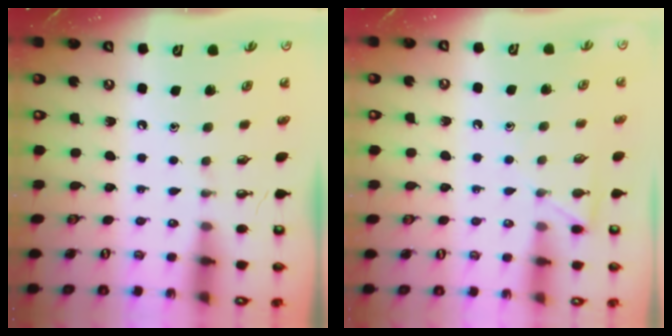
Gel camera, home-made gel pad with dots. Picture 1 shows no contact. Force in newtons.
{"total": 5.6, "press": 5.6, "slide": 0.7}